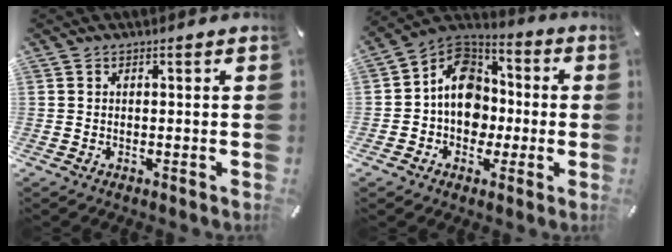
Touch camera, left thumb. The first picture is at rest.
{"total": 12.8, "force": [-1.1, 11.2, 6.1], "torque": [-0.109, 0.019, -0.017]}